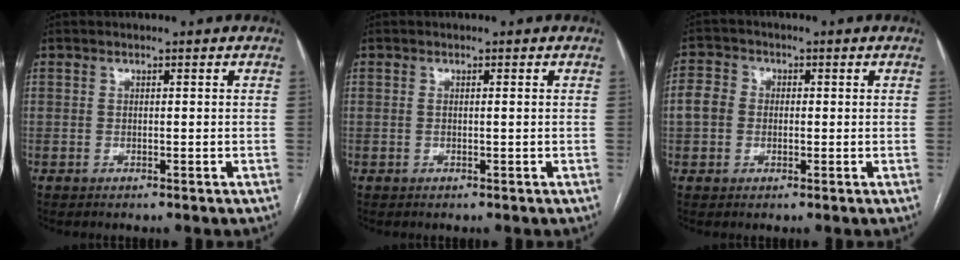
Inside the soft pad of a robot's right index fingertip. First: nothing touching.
{"total": 0.8, "force": [0.1, 0.0, 0.8], "torque": [-0.017, -0.001, 0.002]}
{"total": 4.3, "force": [-0.2, 3.7, 2.1], "torque": [-0.054, 0.020, -0.007]}